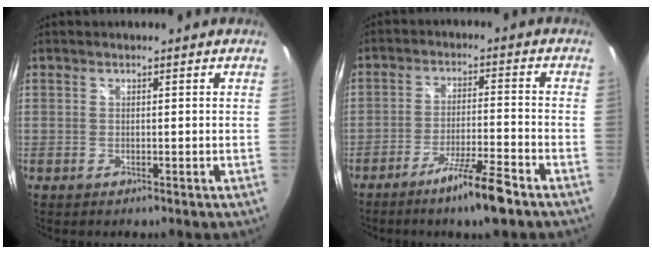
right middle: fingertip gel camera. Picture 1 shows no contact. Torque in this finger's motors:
{"motor_torque": [0.98, -0.90, 0.26, 0.10]}